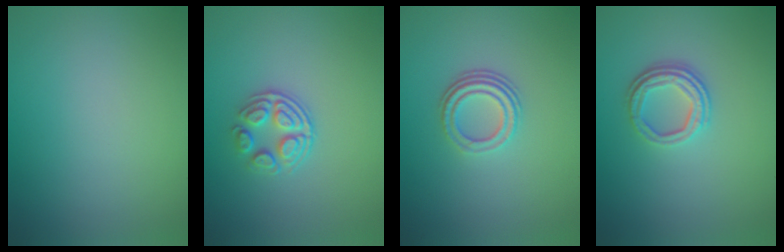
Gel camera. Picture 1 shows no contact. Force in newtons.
{"total": 3.1, "press": 2.6, "slide": 1.7}
{"total": 3.0, "press": 2.1, "slide": 2.1}
{"total": 3.3, "press": 2.5, "slide": 2.2}